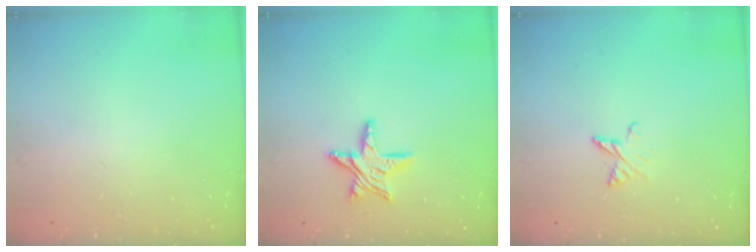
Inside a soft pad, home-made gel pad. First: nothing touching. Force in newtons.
{"total": 10.4, "press": 10.4, "slide": 0.8}
{"total": 5.4, "press": 5.3, "slide": 0.6}